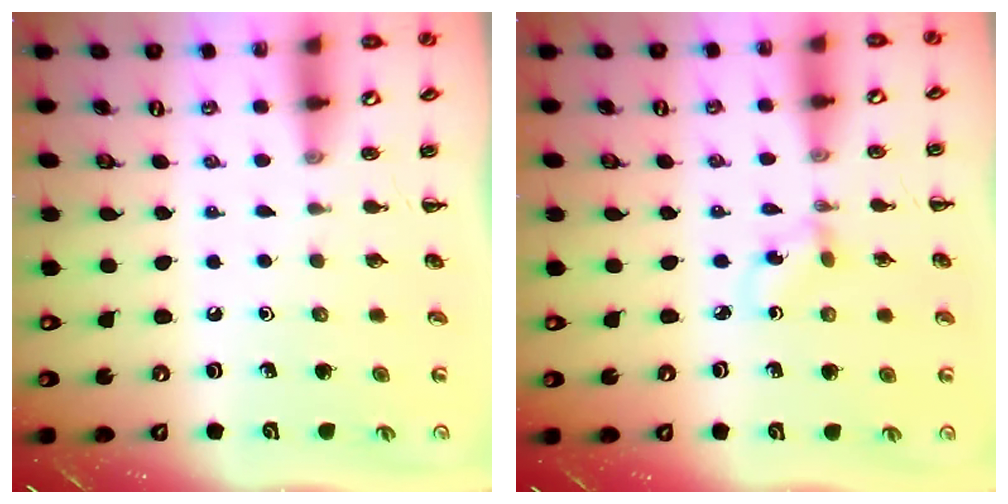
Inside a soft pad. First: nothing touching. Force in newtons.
{"total": 1.3, "press": 1.0, "slide": 0.7}